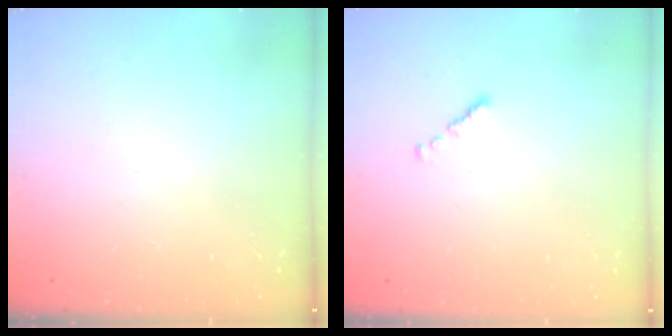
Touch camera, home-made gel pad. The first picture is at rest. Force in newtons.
{"total": 0.7, "press": 0.6, "slide": 0.4}